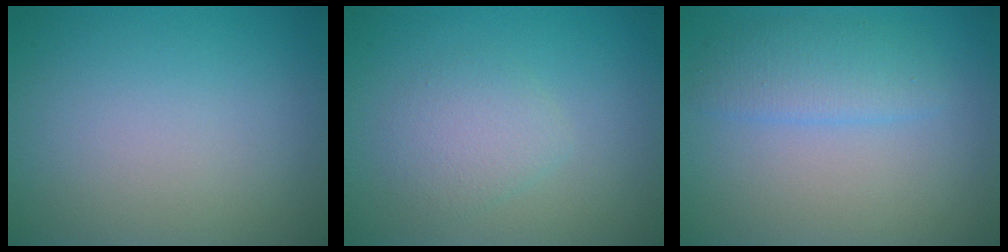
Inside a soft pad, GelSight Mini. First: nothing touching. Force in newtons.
{"total": 2.3, "press": 2.3, "slide": 0.1}
{"total": 2.6, "press": 2.6, "slide": 0.1}